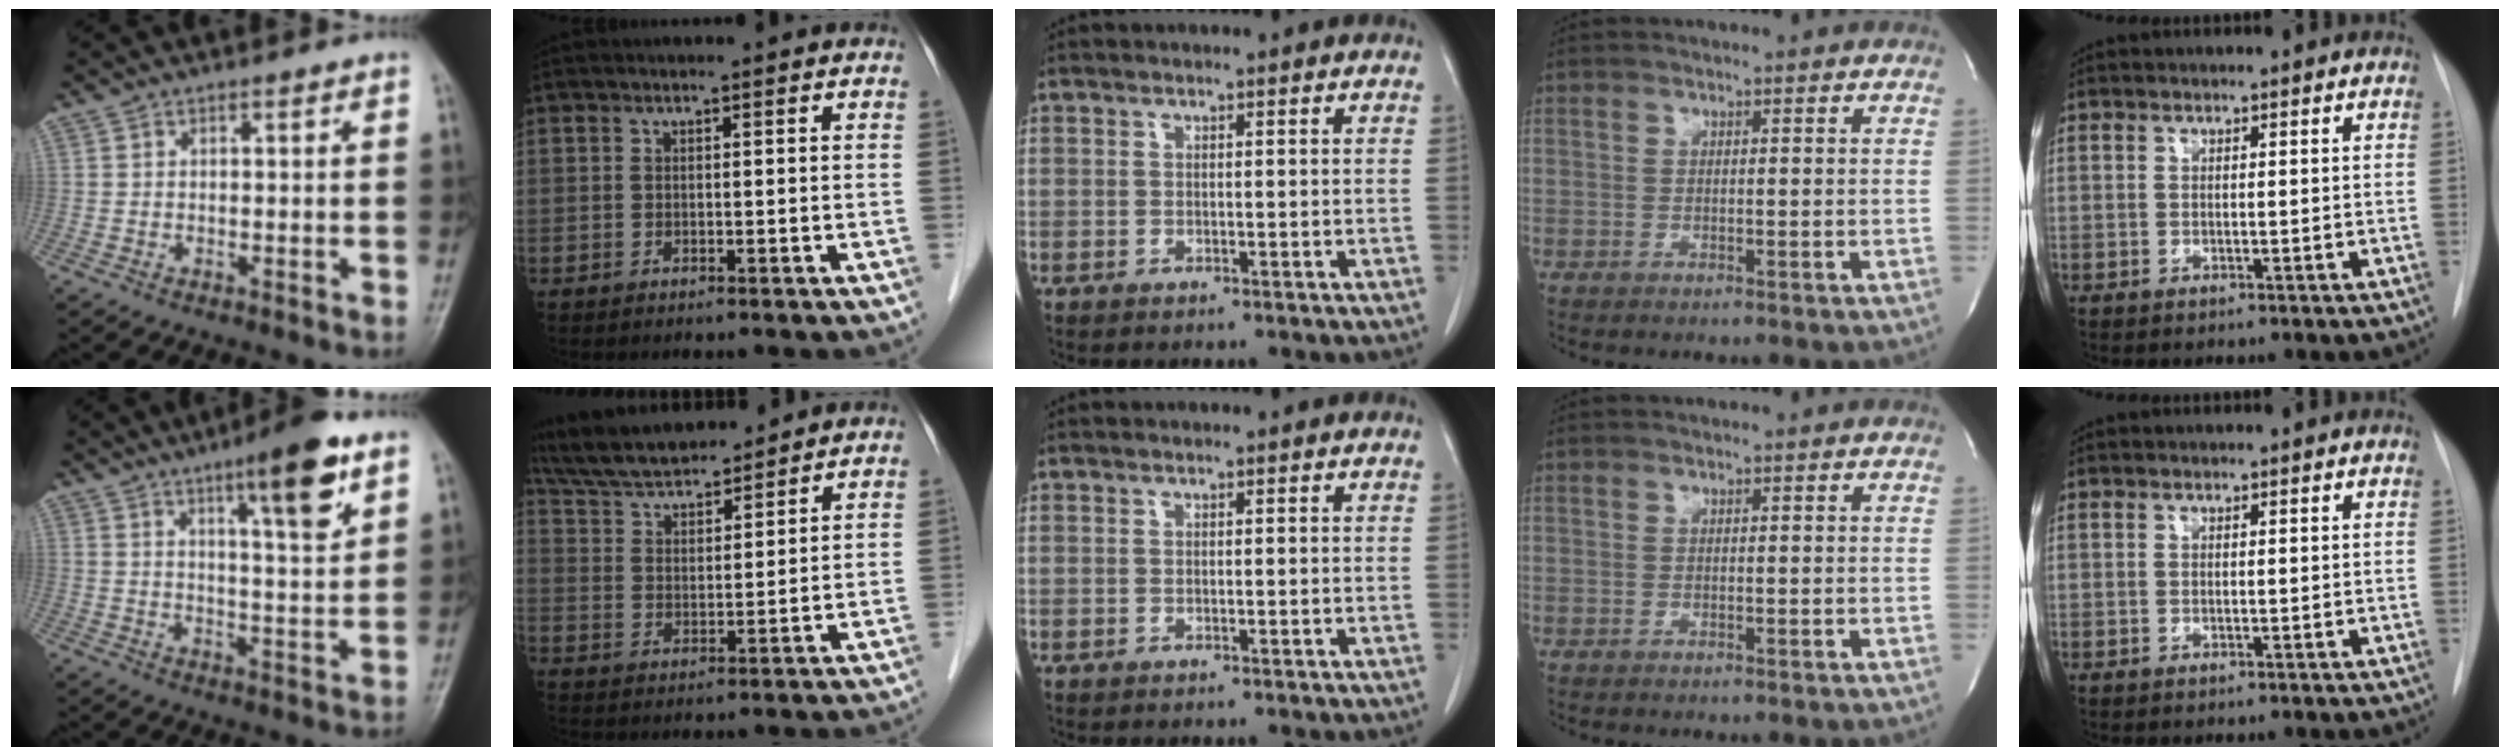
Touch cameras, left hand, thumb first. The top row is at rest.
{"thumb": {"total": 11.8, "force": [6.6, 2.2, 9.5], "torque": [-0.130, -0.036, 0.096]}, "index": {"total": 12.4, "force": [11.4, 2.2, 4.2], "torque": [-0.083, 0.022, 0.210]}}